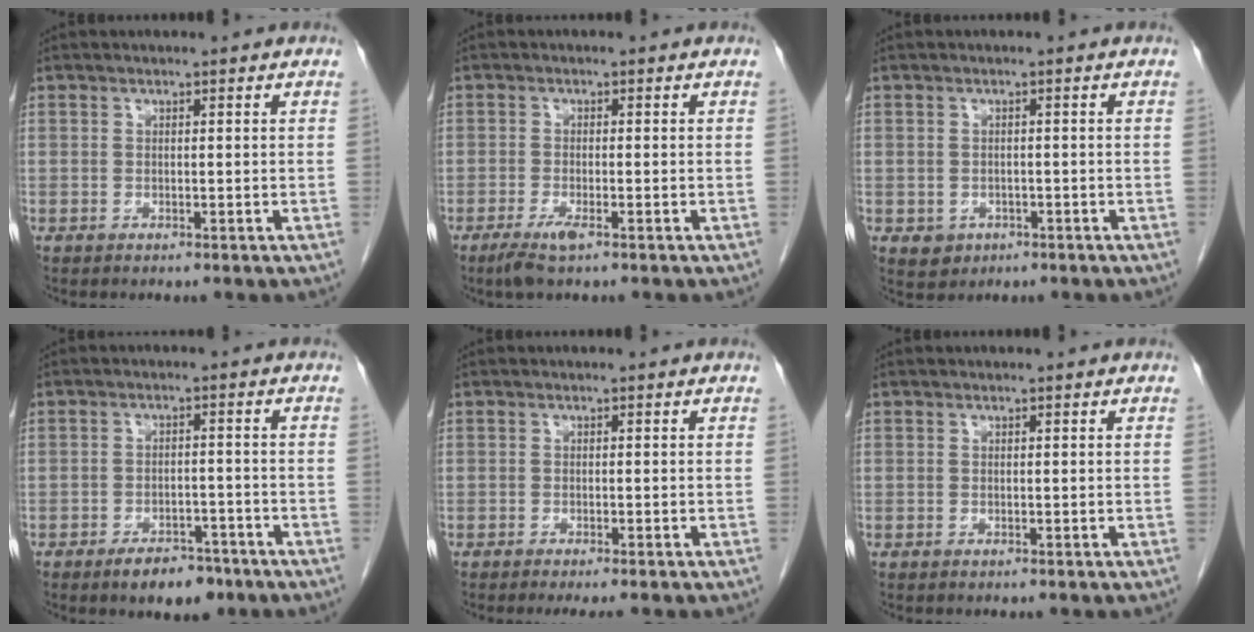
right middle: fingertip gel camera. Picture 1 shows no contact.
{"total": 3.0, "force": [-1.9, 0.4, 2.3], "torque": [-0.051, -0.007, -0.037]}
{"total": 2.7, "force": [-1.1, 2.4, 0.8], "torque": [-0.010, 0.004, -0.006]}
{"total": 5.7, "force": [-4.0, 2.6, 3.1], "torque": [-0.046, 0.003, -0.055]}
{"total": 3.6, "force": [-3.0, 0.2, 2.0], "torque": [-0.019, -0.006, -0.040]}
{"total": 0.0}